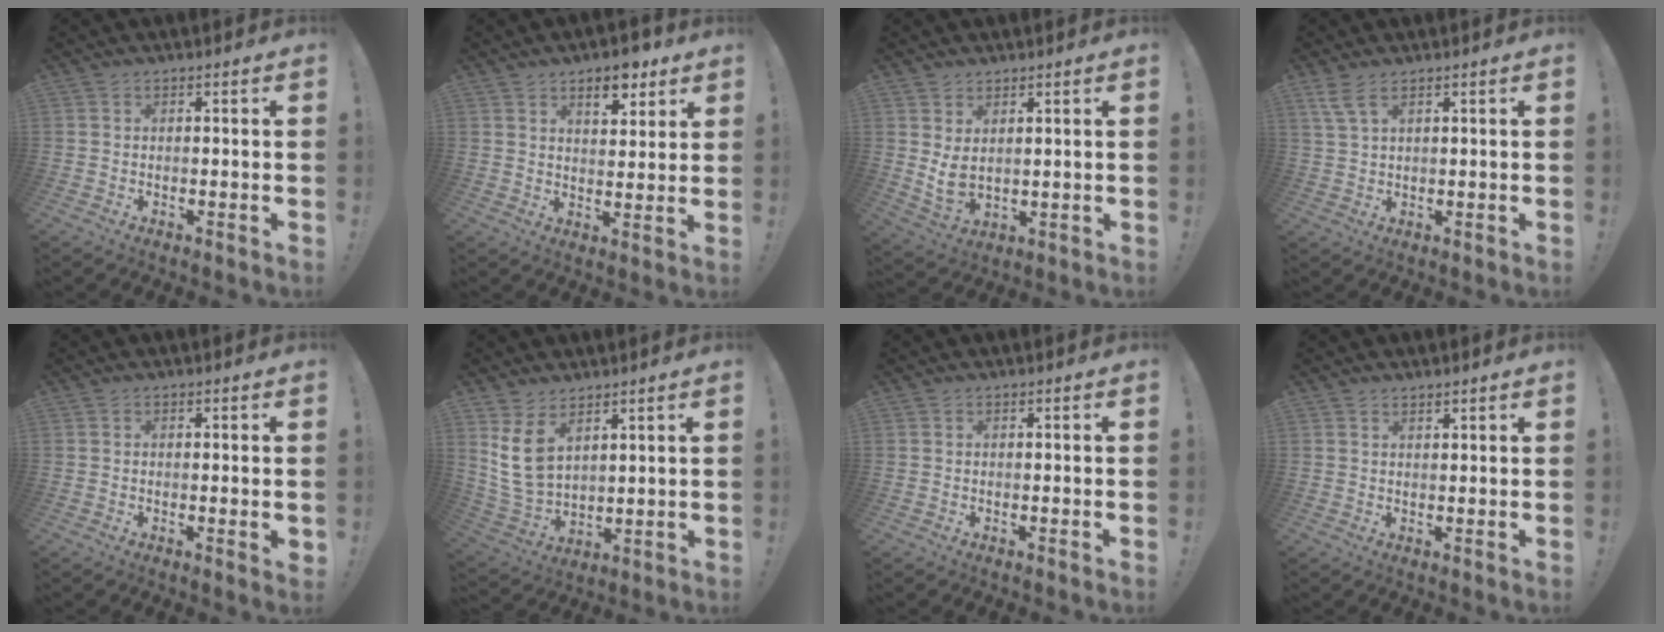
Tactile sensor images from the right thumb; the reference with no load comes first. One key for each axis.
{"total": 8.3, "fx": 5.3, "fy": 4.1, "fz": 4.9, "tx": -0.047, "ty": -0.029, "tz": 0.088}
{"total": 5.6, "fx": 2.2, "fy": 3.1, "fz": 4.1, "tx": -0.060, "ty": -0.022, "tz": 0.045}
{"total": 4.9, "fx": 3.1, "fy": 1.6, "fz": 3.4, "tx": -0.070, "ty": -0.007, "tz": 0.060}
{"total": 1.3, "fx": 0.4, "fy": 0.2, "fz": 1.3, "tx": -0.005, "ty": -0.006, "tz": 0.005}
{"total": 10.1, "fx": 5.6, "fy": 6.3, "fz": 5.6, "tx": -0.117, "ty": -0.039, "tz": 0.112}
{"total": 0.0}
{"total": 1.2, "fx": 1.1, "fy": 0.0, "fz": 0.4, "tx": -0.002, "ty": -0.006, "tz": 0.020}